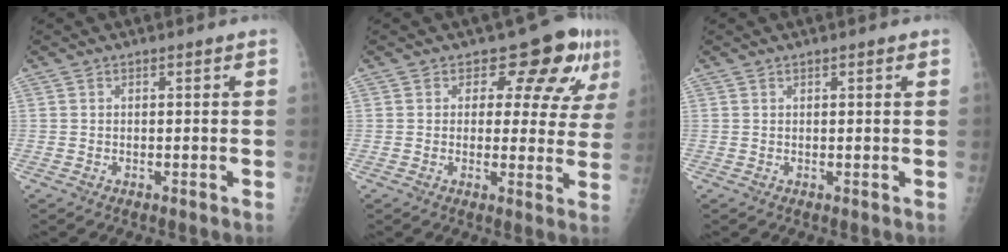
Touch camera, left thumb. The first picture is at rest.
{"total": 9.4, "force": [5.5, 5.4, 5.4], "torque": [-0.026, -0.028, 0.056]}
{"total": 1.0, "force": [0.6, 0.3, 0.8], "torque": [-0.011, 0.000, 0.007]}